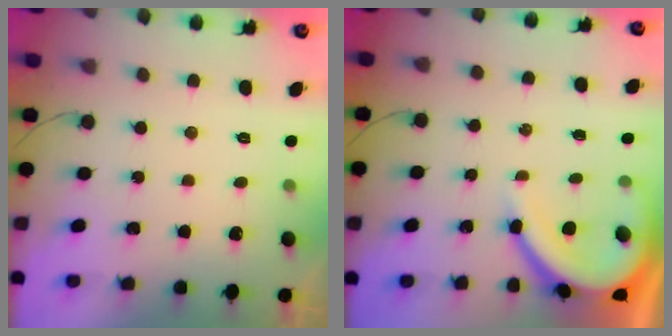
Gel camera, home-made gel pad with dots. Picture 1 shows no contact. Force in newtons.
{"total": 10.3, "press": 10.2, "slide": 0.9}